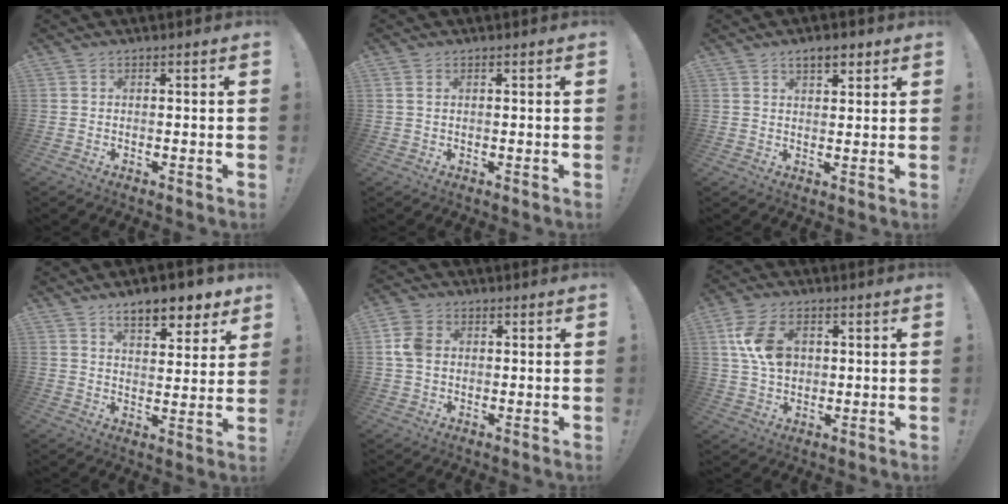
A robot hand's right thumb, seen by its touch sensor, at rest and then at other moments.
{"total": 1.2, "force": [0.6, 0.6, 0.8], "torque": [-0.024, 0.005, 0.013]}
{"total": 4.7, "force": [3.1, 2.2, 2.7], "torque": [-0.035, -0.011, 0.053]}
{"total": 9.8, "force": [7.0, 3.5, 5.9], "torque": [-0.083, -0.040, 0.121]}
{"total": 7.5, "force": [1.1, 5.9, 4.5], "torque": [-0.090, 0.011, 0.025]}
{"total": 11.3, "force": [2.7, 8.0, 7.6], "torque": [-0.125, 0.005, 0.052]}